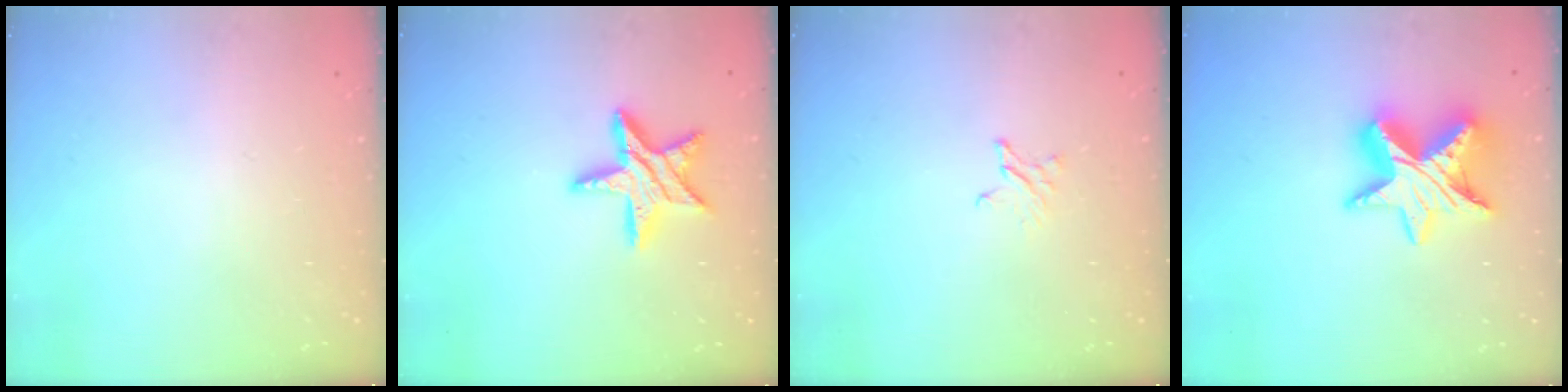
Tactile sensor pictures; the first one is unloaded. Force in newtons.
{"total": 12.1, "press": 12.1, "slide": 0.8}
{"total": 2.0, "press": 2.0, "slide": 0.2}
{"total": 14.6, "press": 14.6, "slide": 1.0}